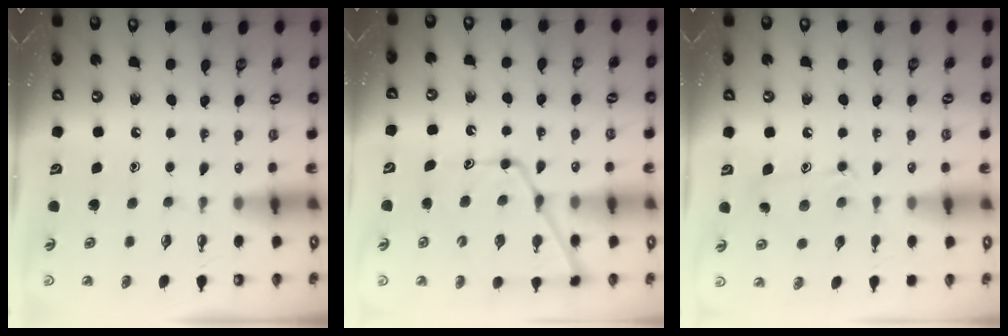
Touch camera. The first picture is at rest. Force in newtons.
{"total": 15.3, "press": 15.2, "slide": 1.4}
{"total": 10.3, "press": 10.3, "slide": 0.4}